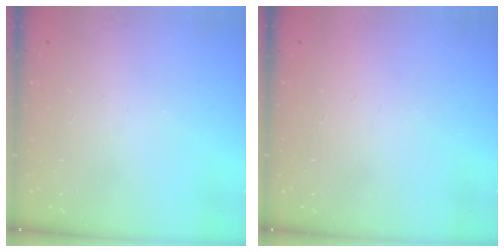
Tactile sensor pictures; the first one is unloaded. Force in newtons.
{"total": 1.5, "press": 1.5, "slide": 0.1}